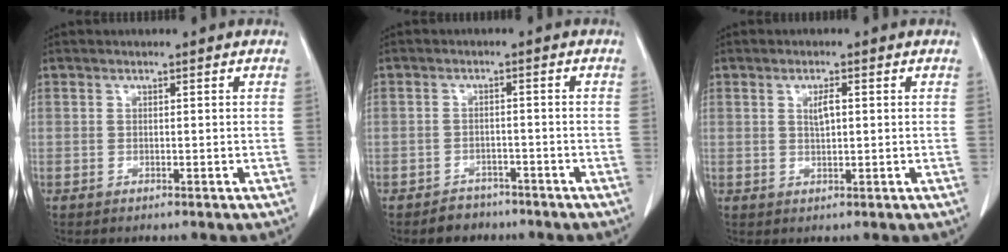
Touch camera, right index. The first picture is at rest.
{"total": 3.3, "force": [-2.6, 2.1, 0.0], "torque": [-0.006, 0.009, -0.036]}
{"total": 2.2, "force": [0.6, 0.5, 2.1], "torque": [-0.038, 0.001, 0.011]}